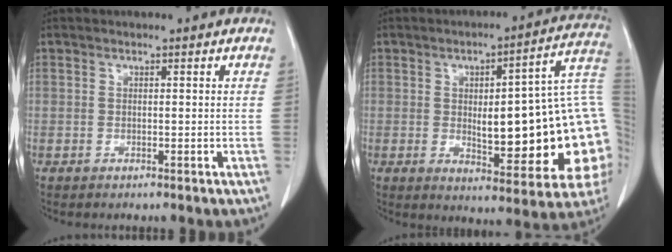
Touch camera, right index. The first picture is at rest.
{"total": 22.8, "force": [-1.0, 5.2, 22.2], "torque": [-0.221, 0.024, -0.003]}